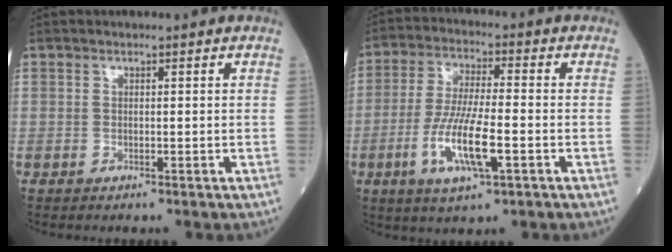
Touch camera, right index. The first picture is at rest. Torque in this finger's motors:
{"motor_torque": [0.42, -0.05, 0.30, 0.19]}